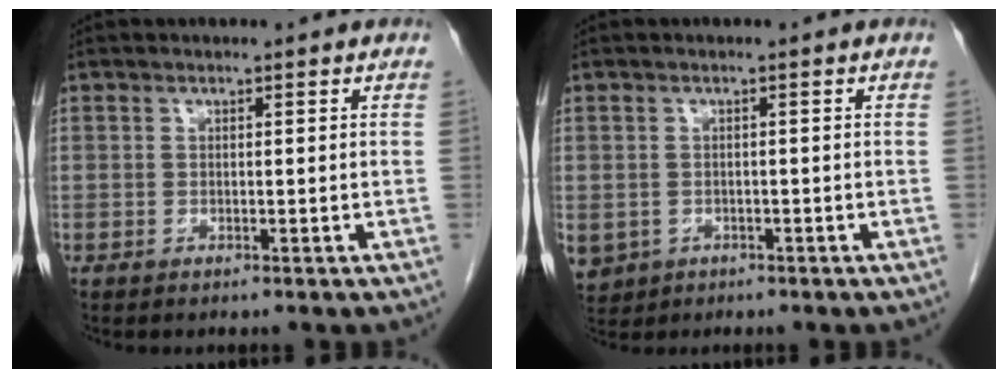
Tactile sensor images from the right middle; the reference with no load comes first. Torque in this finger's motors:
{"motor_torque": [1.21, -0.93, 0.58, 0.07]}